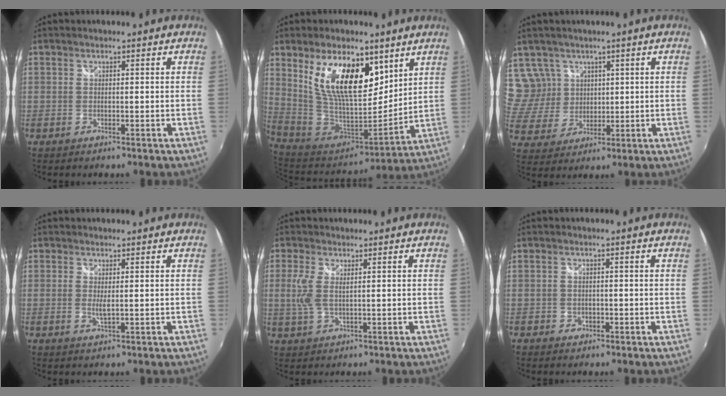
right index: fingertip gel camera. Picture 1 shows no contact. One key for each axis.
{"total": 19.8, "fx": 8.5, "fy": 9.5, "fz": 15.1, "tx": -0.290, "ty": 0.004, "tz": 0.167}
{"total": 8.5, "fx": 4.9, "fy": 6.7, "fz": 1.6, "tx": -0.030, "ty": 0.014, "tz": 0.115}
{"total": 1.7, "fx": 0.2, "fy": 0.3, "fz": 1.7, "tx": -0.032, "ty": -0.005, "tz": 0.002}
{"total": 4.1, "fx": 0.9, "fy": 1.6, "fz": 3.7, "tx": -0.084, "ty": -0.001, "tz": 0.017}
{"total": 1.9, "fx": -0.9, "fy": 1.6, "fz": 0.5, "tx": -0.009, "ty": 0.000, "tz": -0.012}